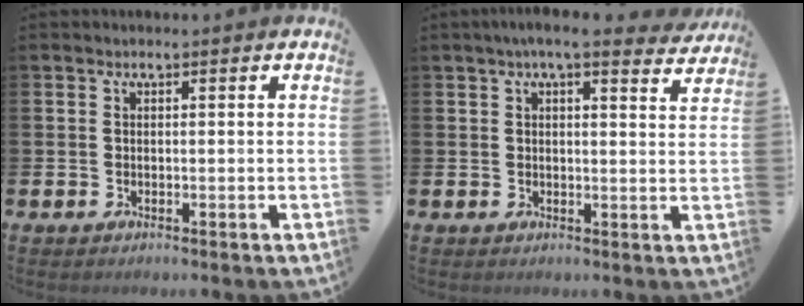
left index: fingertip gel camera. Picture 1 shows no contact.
{"total": 4.7, "force": [4.1, 0.3, 2.2], "torque": [-0.045, -0.014, 0.071]}